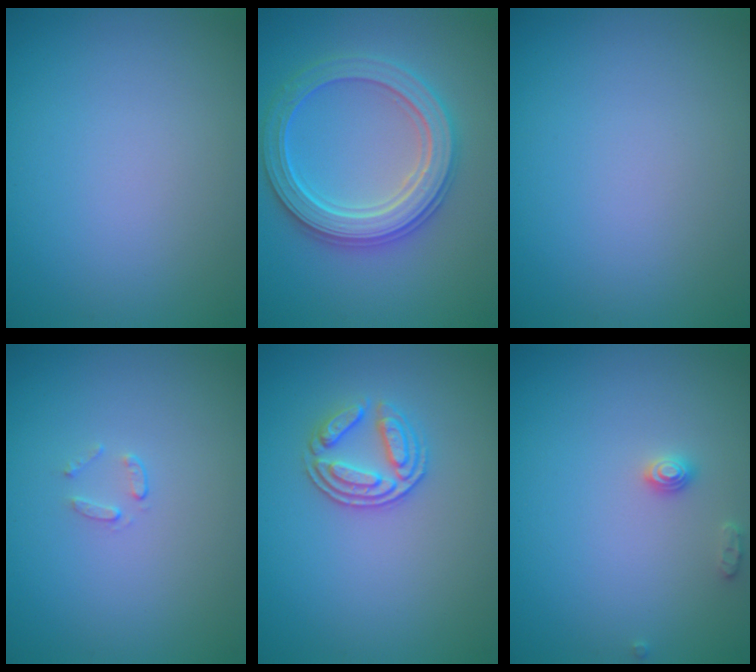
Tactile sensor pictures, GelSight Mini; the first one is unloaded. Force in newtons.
{"total": 5.4, "press": 5.4, "slide": 0.9}
{"total": 0.0}
{"total": 0.7, "press": 0.4, "slide": 0.6}
{"total": 2.9, "press": 2.6, "slide": 1.1}
{"total": 1.2, "press": 1.2, "slide": 0.0}